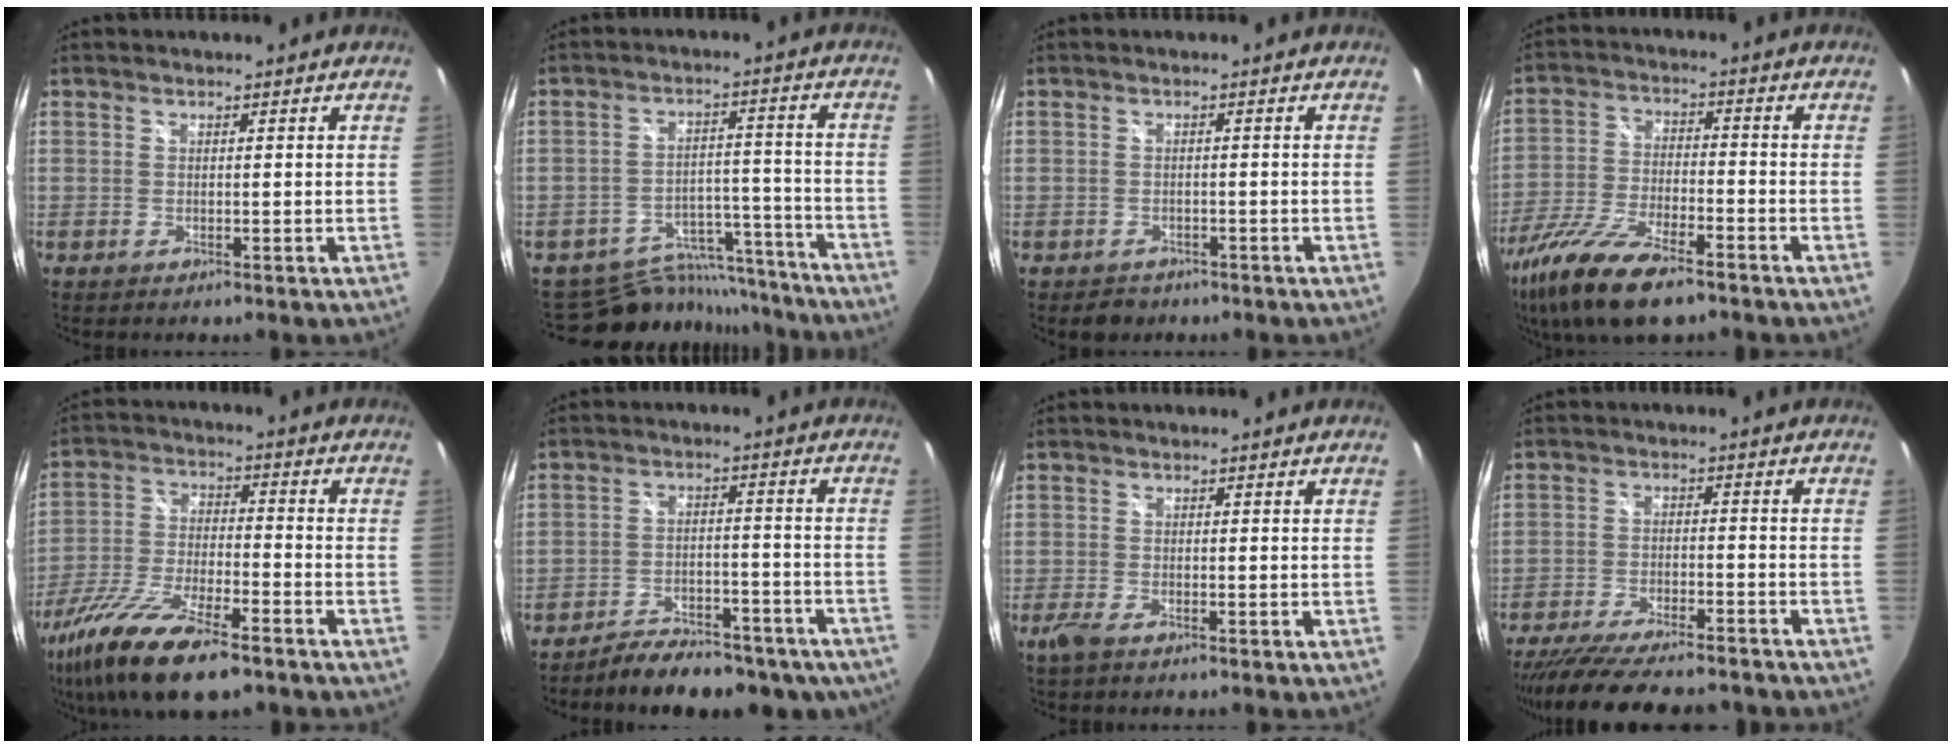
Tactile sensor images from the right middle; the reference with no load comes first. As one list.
[{"total": 14.9, "force": [-13.3, 6.1, 2.8], "torque": [-0.060, 0.036, -0.179]}, {"total": 2.9, "force": [-2.0, 2.0, 0.6], "torque": [-0.017, -0.004, -0.027]}, {"total": 16.6, "force": [-11.7, 4.8, 10.7], "torque": [-0.231, -0.045, -0.220]}, {"total": 19.4, "force": [-13.2, 5.5, 13.1], "torque": [-0.272, -0.056, -0.242]}, {"total": 16.0, "force": [-12.9, 6.5, 6.9], "torque": [-0.123, 0.006, -0.162]}, {"total": 2.0, "force": [-1.4, 0.3, 1.4], "torque": [-0.031, -0.007, -0.029]}, {"total": 18.2, "force": [-15.7, 3.9, 8.4], "torque": [-0.167, -0.035, -0.238]}]